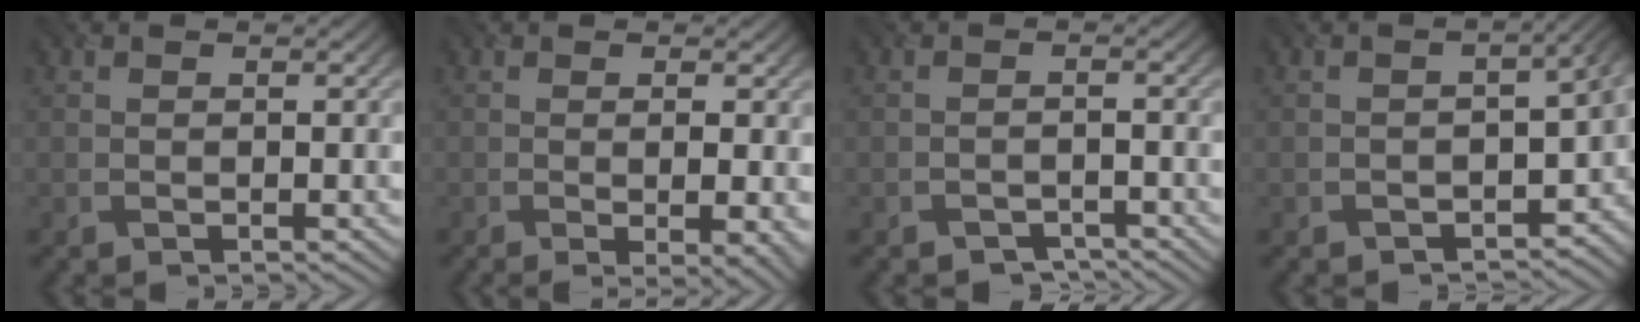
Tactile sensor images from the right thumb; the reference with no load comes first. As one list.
[{"total": 4.7, "force": [-0.7, 1.1, 4.5], "torque": [-0.066, -0.011, -0.005]}, {"total": 2.1, "force": [-1.9, 0.7, 0.6], "torque": [-0.005, 0.005, -0.031]}, {"total": 8.3, "force": [-2.9, 5.0, 6.0], "torque": [-0.068, -0.038, -0.029]}]